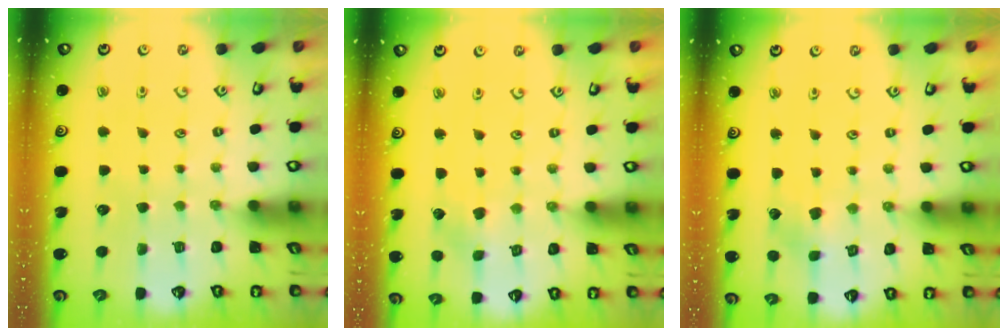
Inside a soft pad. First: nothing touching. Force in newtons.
{"total": 1.4, "press": 1.4, "slide": 0.1}
{"total": 2.7, "press": 2.7, "slide": 0.4}